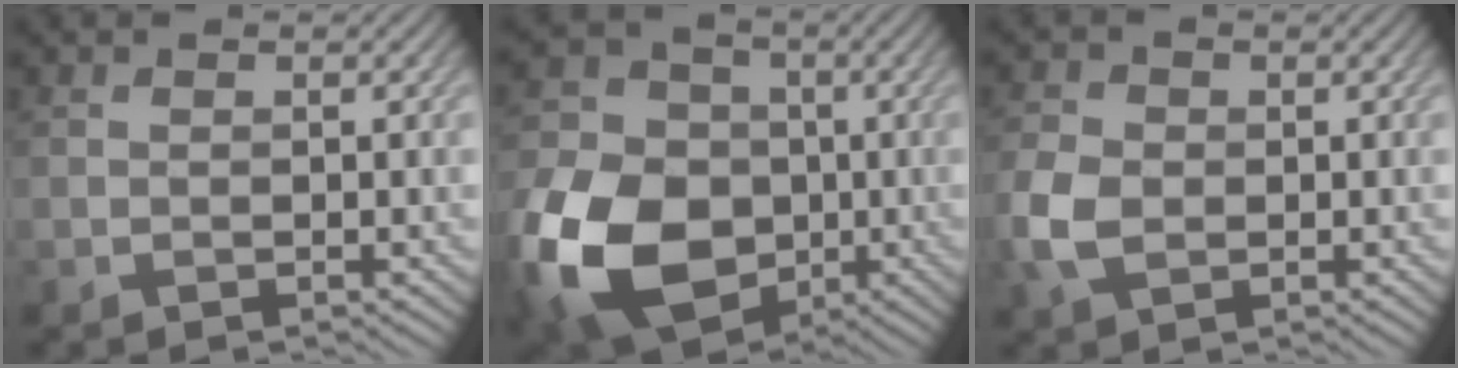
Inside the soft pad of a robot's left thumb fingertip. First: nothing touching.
{"total": 18.2, "force": [-5.5, 13.5, 10.8], "torque": [-0.280, -0.032, -0.104]}
{"total": 5.2, "force": [-0.9, 3.9, 3.4], "torque": [-0.096, -0.004, -0.024]}